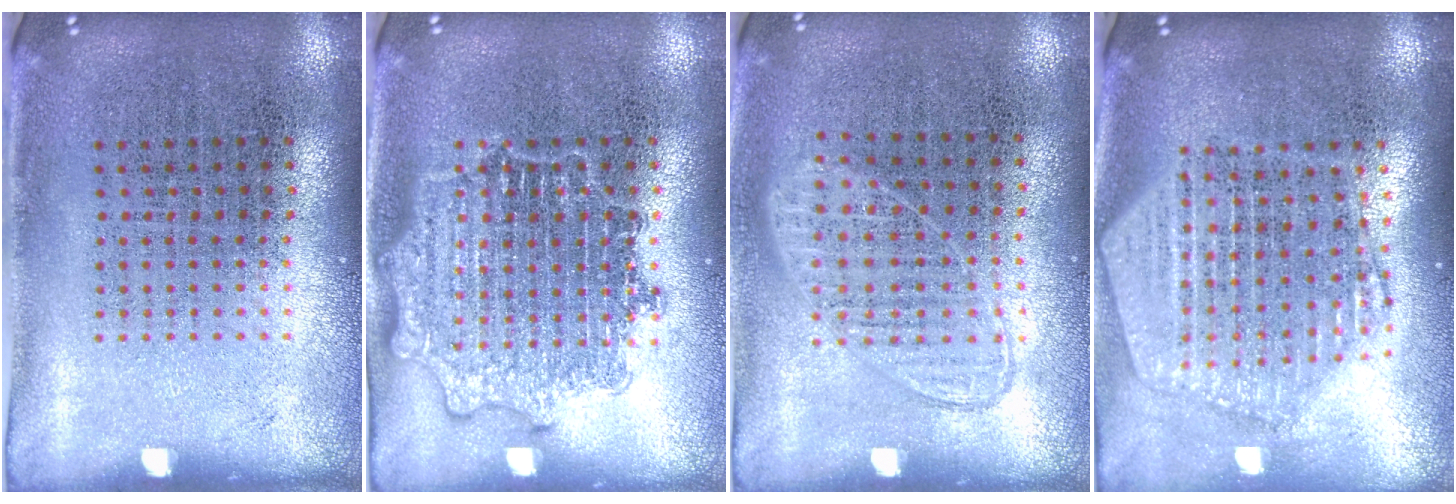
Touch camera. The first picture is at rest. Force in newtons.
{"total": 3.0, "press": 3.0, "slide": 0.4}
{"total": 1.0, "press": 0.9, "slide": 0.3}
{"total": 2.4, "press": 2.1, "slide": 1.2}